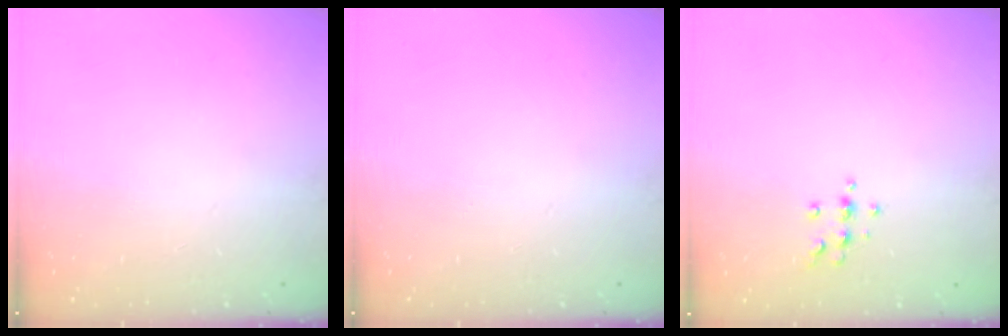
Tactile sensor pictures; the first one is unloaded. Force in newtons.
{"total": 0.0}
{"total": 6.2, "press": 6.1, "slide": 1.3}